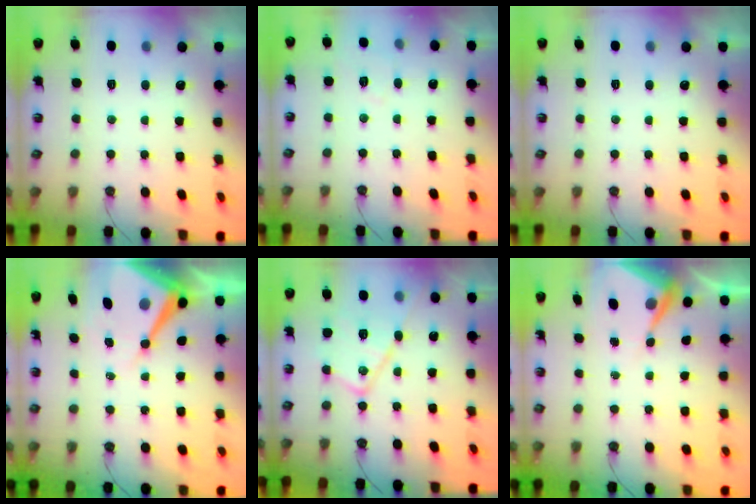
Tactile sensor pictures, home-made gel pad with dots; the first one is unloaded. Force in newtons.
{"total": 4.7, "press": 4.7, "slide": 0.6}
{"total": 0.0}
{"total": 12.4, "press": 12.4, "slide": 1.1}
{"total": 16.0, "press": 16.0, "slide": 1.3}
{"total": 6.5, "press": 6.5, "slide": 0.3}